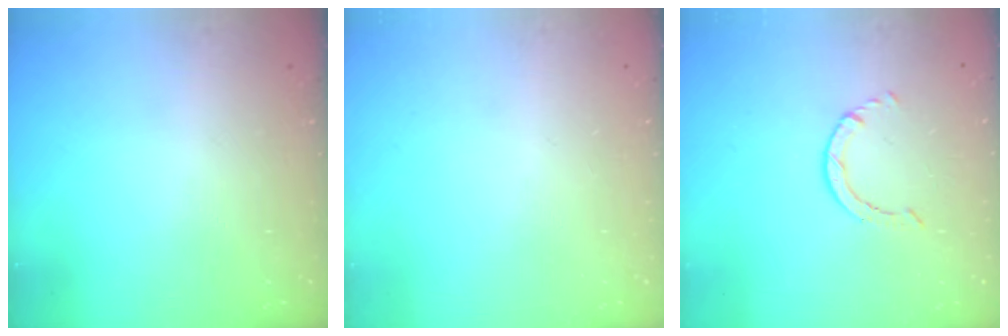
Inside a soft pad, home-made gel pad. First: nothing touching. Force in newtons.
{"total": 0.0}
{"total": 0.6, "press": 0.6, "slide": 0.1}